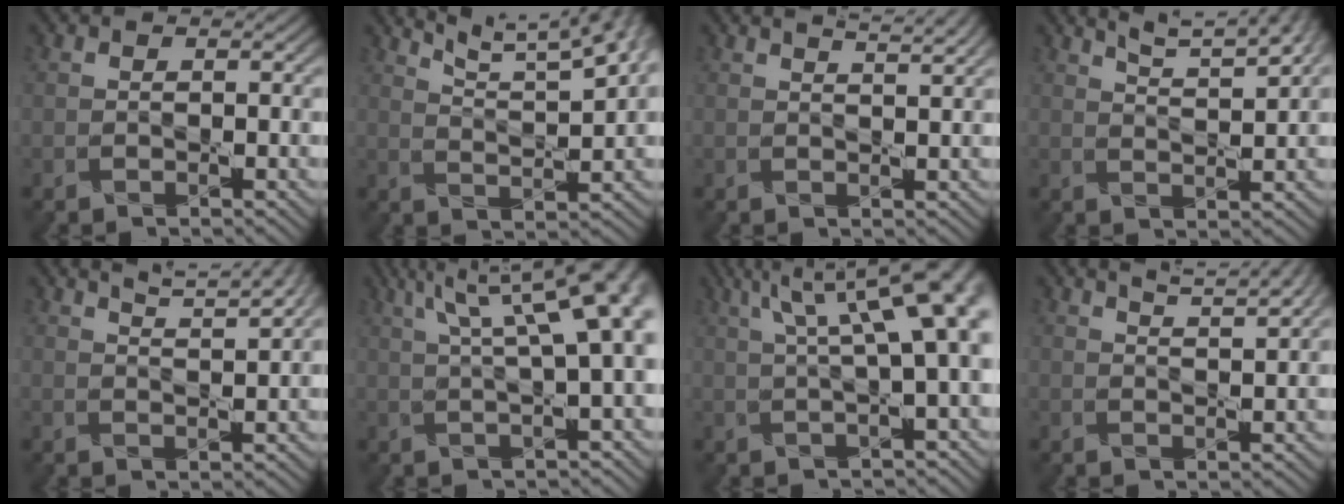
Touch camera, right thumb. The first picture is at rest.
{"total": 10.0, "force": [7.2, 1.9, 6.7], "torque": [-0.104, 0.008, 0.103]}
{"total": 3.4, "force": [2.7, 0.7, 2.0], "torque": [-0.013, 0.007, 0.018]}
{"total": 6.6, "force": [5.0, 1.2, 4.2], "torque": [-0.071, 0.008, 0.072]}
{"total": 5.5, "force": [4.3, 1.0, 3.3], "torque": [-0.052, 0.011, 0.055]}
{"total": 14.3, "force": [5.0, 4.8, 12.5], "torque": [-0.168, 0.055, 0.068]}
{"total": 12.9, "force": [4.3, 4.0, 11.5], "torque": [-0.147, 0.038, 0.064]}
{"total": 5.0, "force": [3.8, 1.0, 3.1], "torque": [-0.045, 0.014, 0.042]}